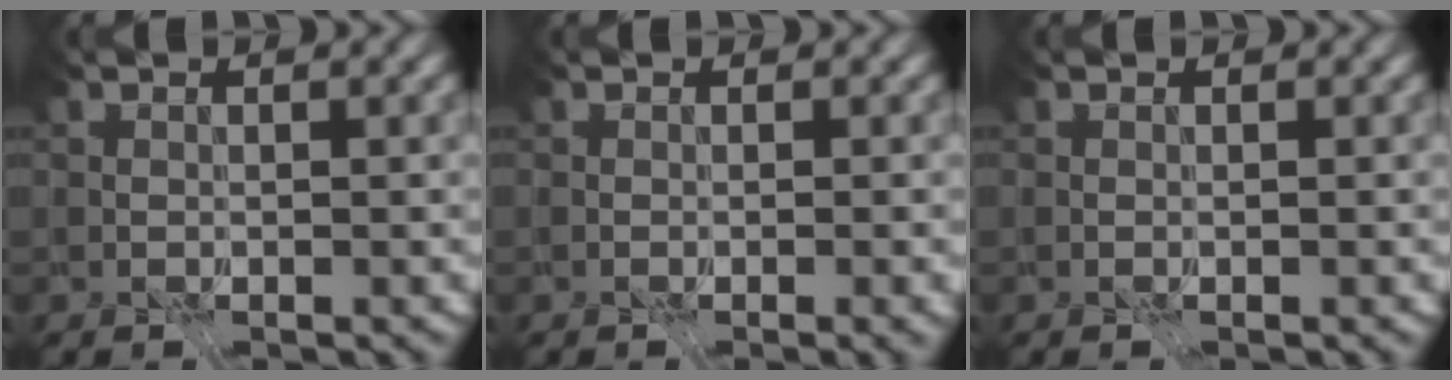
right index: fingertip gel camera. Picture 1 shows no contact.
{"total": 0.9, "force": [-0.5, 0.0, 0.7], "torque": [0.006, -0.007, -0.007]}
{"total": 0.0}